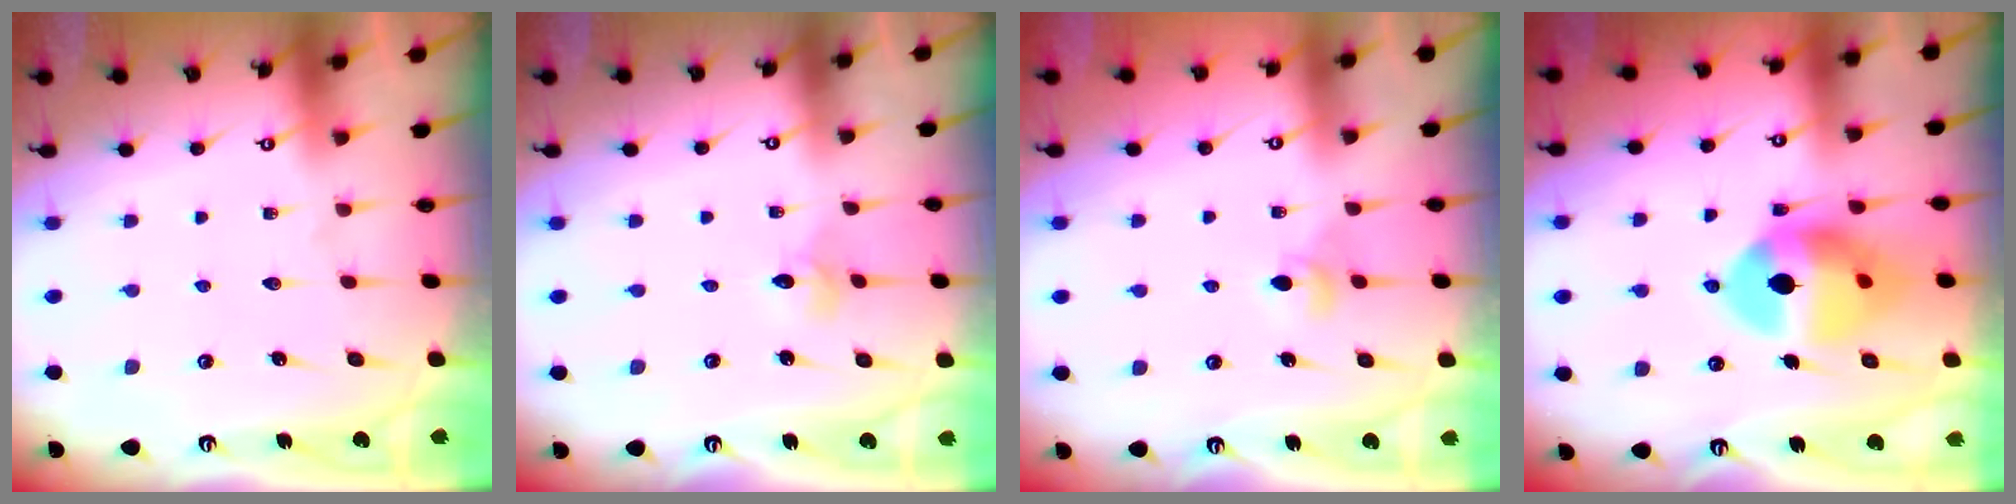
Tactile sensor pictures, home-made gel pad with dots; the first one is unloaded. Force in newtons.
{"total": 2.4, "press": 2.4, "slide": 0.2}
{"total": 4.3, "press": 4.3, "slide": 0.7}
{"total": 13.9, "press": 13.8, "slide": 1.7}